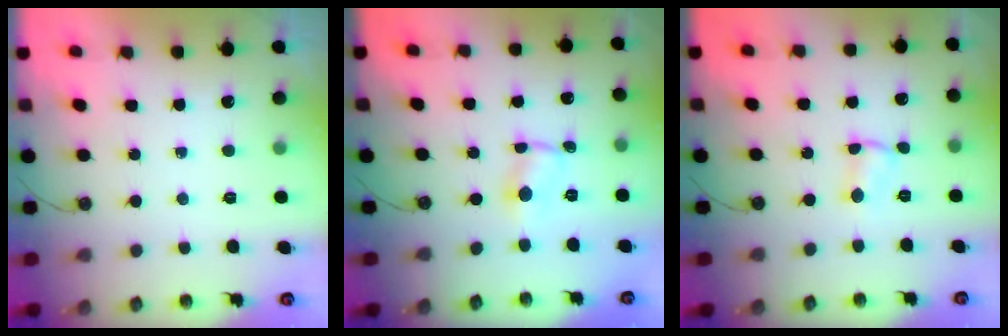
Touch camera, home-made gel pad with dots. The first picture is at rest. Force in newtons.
{"total": 1.3, "press": 1.3, "slide": 0.2}
{"total": 2.9, "press": 2.7, "slide": 1.0}